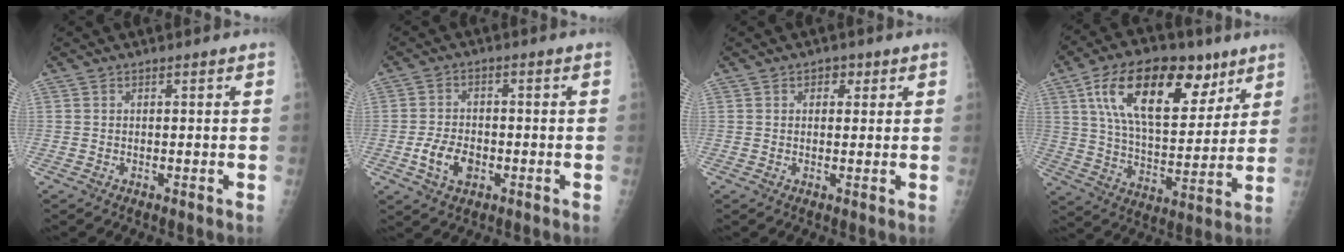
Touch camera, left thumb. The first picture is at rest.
{"total": 6.5, "force": [-2.1, 4.3, 4.4], "torque": [-0.075, 0.009, -0.036]}
{"total": 2.4, "force": [1.1, 1.8, 1.2], "torque": [0.003, -0.002, 0.012]}
{"total": 22.4, "force": [10.7, 11.5, 16.0], "torque": [-0.235, -0.027, 0.182]}